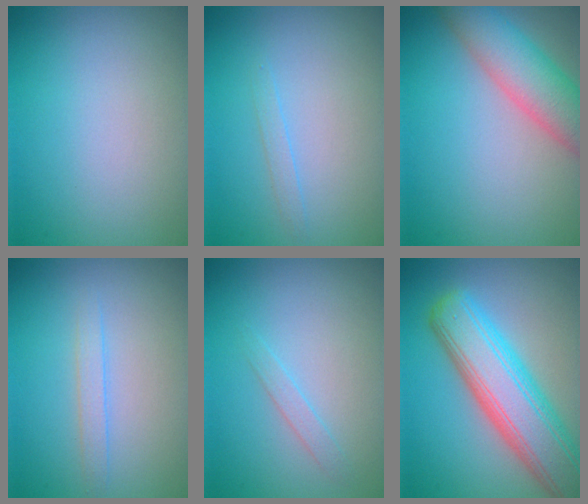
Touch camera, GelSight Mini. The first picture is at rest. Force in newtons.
{"total": 0.8, "press": 0.8, "slide": 0.1}
{"total": 6.0, "press": 5.9, "slide": 0.4}
{"total": 1.2, "press": 1.2, "slide": 0.1}
{"total": 1.0, "press": 1.0, "slide": 0.0}
{"total": 9.1, "press": 9.0, "slide": 0.9}